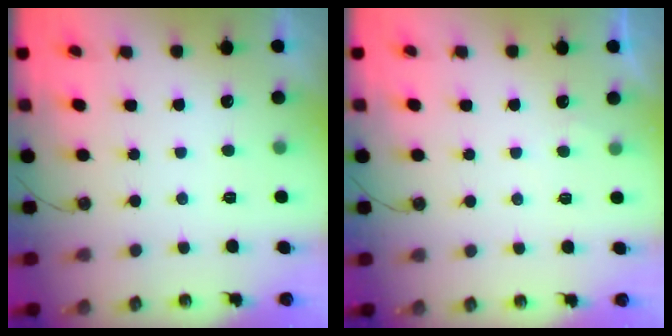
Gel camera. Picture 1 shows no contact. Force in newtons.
{"total": 2.8, "press": 2.8, "slide": 0.3}